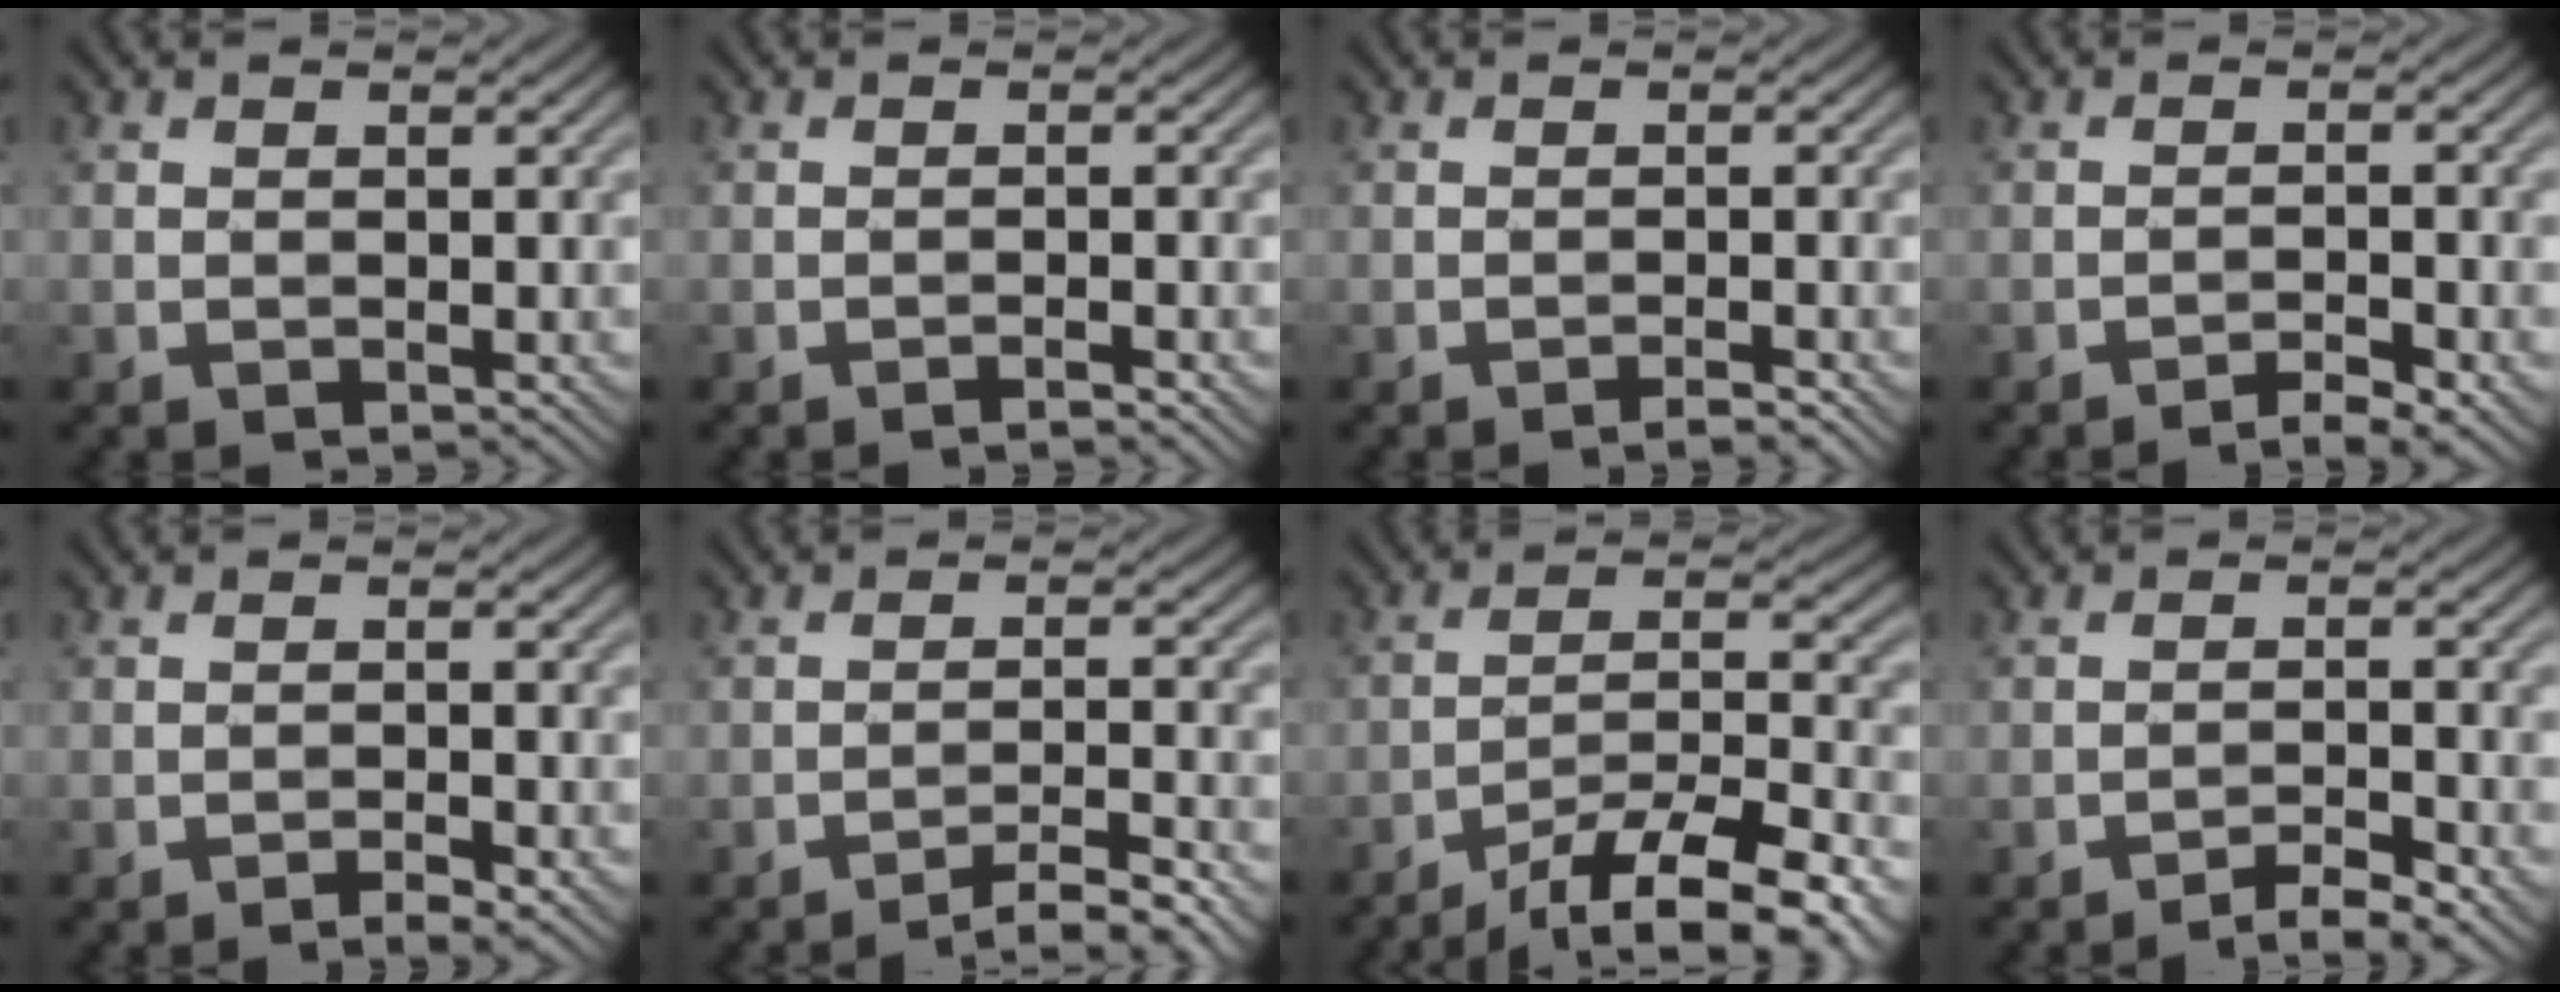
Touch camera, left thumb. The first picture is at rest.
{"total": 1.2, "force": [-0.9, -0.1, 0.7], "torque": [-0.010, 0.004, -0.020]}
{"total": 1.2, "force": [-1.0, 0.0, 0.7], "torque": [-0.009, 0.005, -0.020]}
{"total": 3.1, "force": [-2.3, 0.4, 2.1], "torque": [-0.034, 0.006, -0.039]}
{"total": 2.3, "force": [-1.6, 0.2, 1.6], "torque": [-0.027, 0.004, -0.029]}
{"total": 5.4, "force": [-4.0, 0.7, 3.6], "torque": [-0.060, 0.015, -0.068]}
{"total": 14.8, "force": [-11.3, 3.5, 8.8], "torque": [-0.155, -0.012, -0.168]}
{"total": 4.0, "force": [-3.0, 0.6, 2.6], "torque": [-0.042, 0.008, -0.050]}